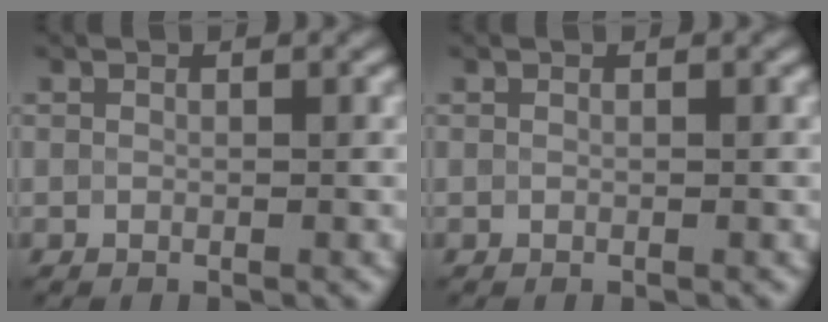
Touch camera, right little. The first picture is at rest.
{"total": 0.0}